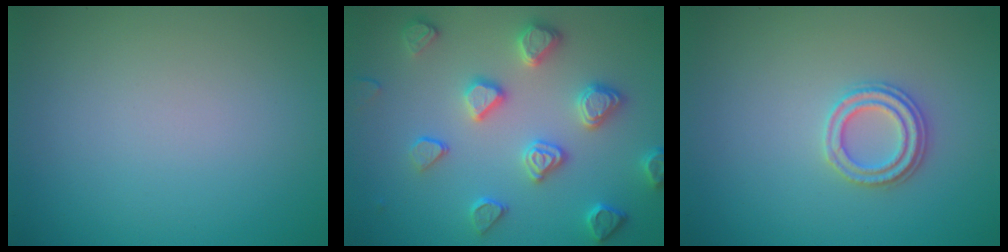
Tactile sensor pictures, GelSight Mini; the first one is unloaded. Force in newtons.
{"total": 4.6, "press": 4.2, "slide": 1.9}
{"total": 2.4, "press": 2.3, "slide": 0.6}